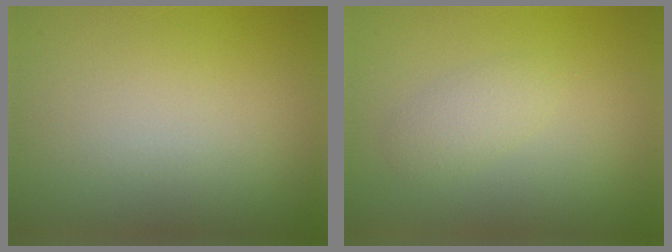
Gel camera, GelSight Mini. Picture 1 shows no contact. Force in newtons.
{"total": 1.8, "press": 1.8, "slide": 0.2}